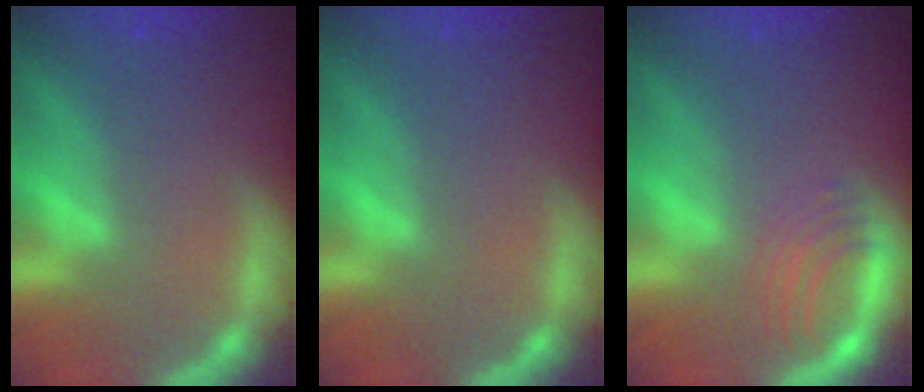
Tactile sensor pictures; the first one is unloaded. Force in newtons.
{"total": 0.0}
{"total": 3.4}